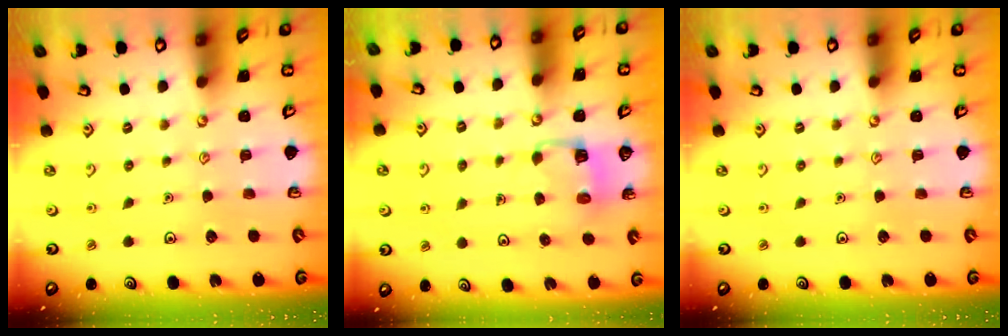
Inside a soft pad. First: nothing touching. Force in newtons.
{"total": 3.4, "press": 3.4, "slide": 0.2}
{"total": 0.0}